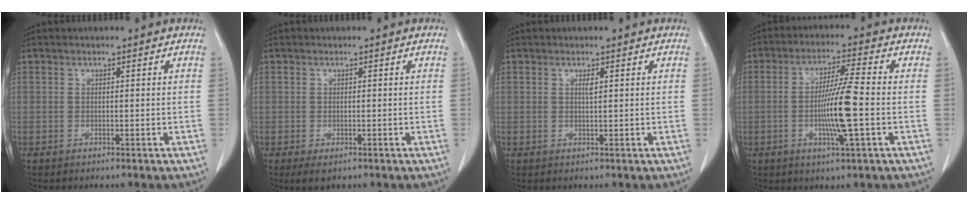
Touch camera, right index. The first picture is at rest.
{"total": 1.8, "force": [-0.9, 1.1, 1.2], "torque": [-0.018, -0.002, -0.006]}
{"total": 0.9, "force": [0.4, 0.0, 0.8], "torque": [-0.018, -0.001, 0.007]}
{"total": 9.1, "force": [-1.6, -0.3, 9.0], "torque": [-0.168, -0.007, -0.032]}